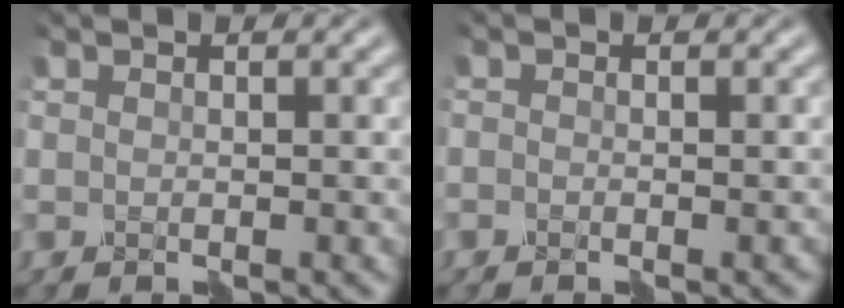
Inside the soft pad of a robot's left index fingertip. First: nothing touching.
{"total": 1.1, "force": [-1.1, 0.4, 0.1], "torque": [0.008, 0.006, -0.016]}